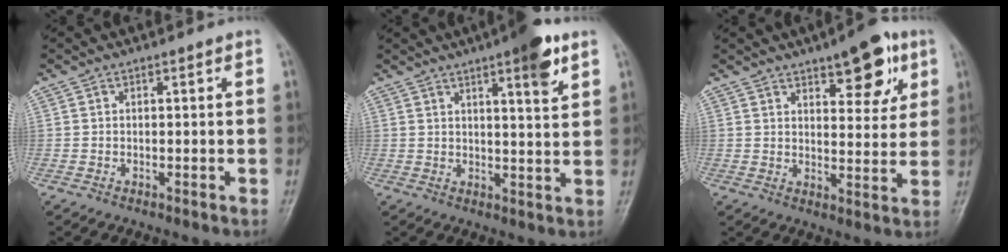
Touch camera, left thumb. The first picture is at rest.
{"total": 8.3, "force": [4.7, 1.6, 6.7], "torque": [-0.085, -0.022, 0.063]}
{"total": 10.8, "force": [5.9, 4.4, 8.0], "torque": [-0.078, -0.026, 0.080]}